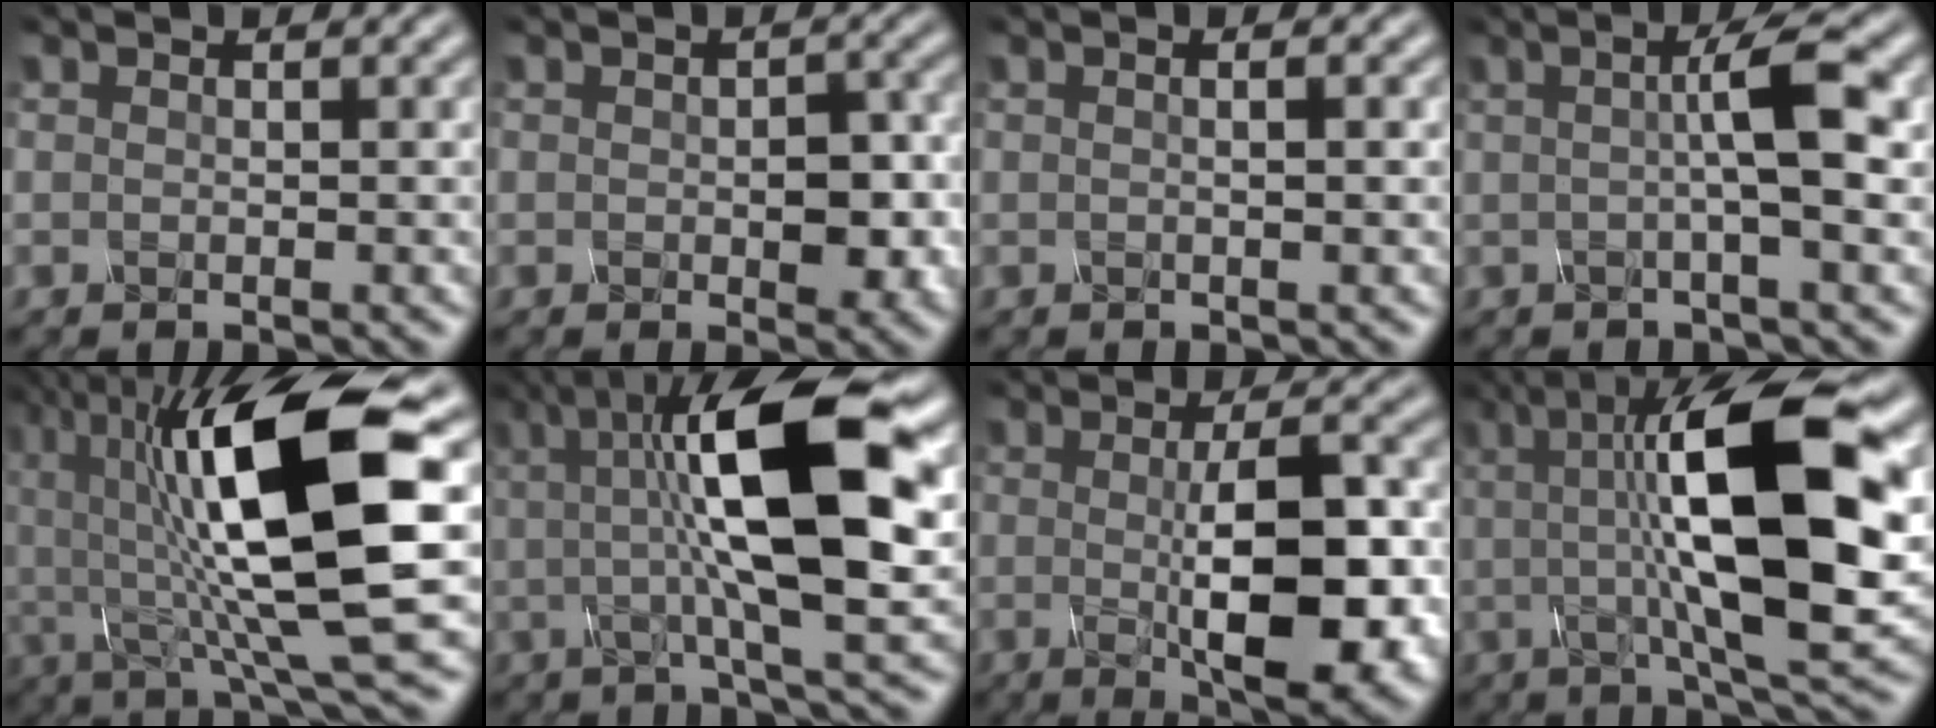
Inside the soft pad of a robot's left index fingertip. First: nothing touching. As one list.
[{"total": 3.4, "force": [-0.3, 1.8, 2.8], "torque": [-0.034, 0.003, 0.000]}, {"total": 2.1, "force": [0.7, 1.1, 1.7], "torque": [0.002, 0.006, -0.014]}, {"total": 4.7, "force": [0.6, 0.7, 4.6], "torque": [-0.067, 0.008, 0.008]}, {"total": 13.2, "force": [1.4, 3.6, 12.6], "torque": [-0.227, 0.004, 0.027]}, {"total": 11.8, "force": [2.1, 2.9, 11.3], "torque": [-0.172, 0.015, 0.036]}, {"total": 9.5, "force": [-0.6, 3.0, 9.0], "torque": [-0.129, -0.008, -0.001]}, {"total": 13.4, "force": [1.9, 3.6, 12.8], "torque": [-0.188, 0.011, 0.029]}]